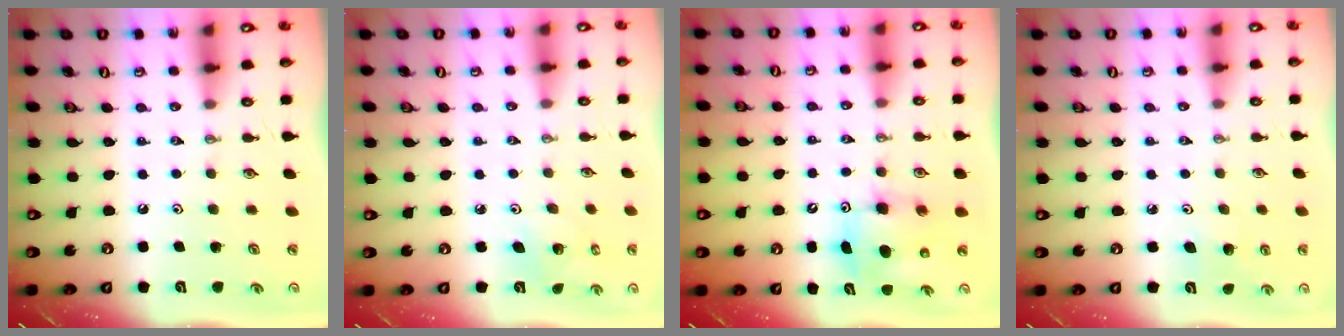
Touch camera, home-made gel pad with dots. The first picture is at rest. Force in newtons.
{"total": 2.9, "press": 2.9, "slide": 0.2}
{"total": 8.0, "press": 7.8, "slide": 2.0}
{"total": 4.0, "press": 3.6, "slide": 1.8}